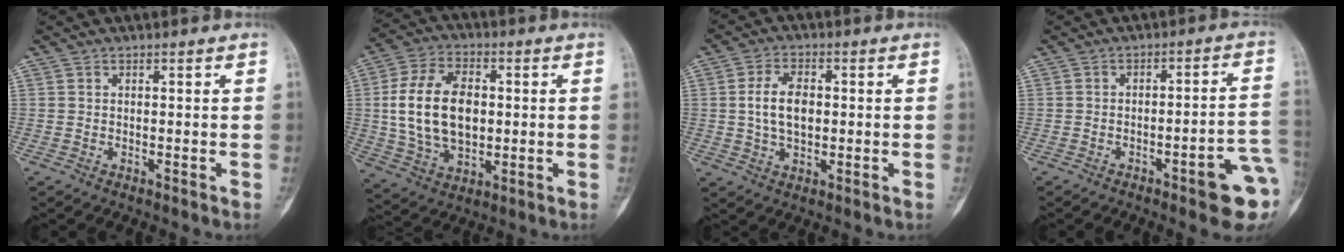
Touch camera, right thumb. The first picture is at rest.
{"total": 16.3, "force": [1.1, 10.4, 12.4], "torque": [-0.215, 0.005, 0.025]}
{"total": 7.3, "force": [0.5, 4.4, 5.8], "torque": [-0.104, 0.006, 0.010]}
{"total": 11.3, "force": [-4.3, 2.3, 10.2], "torque": [-0.113, 0.025, -0.049]}